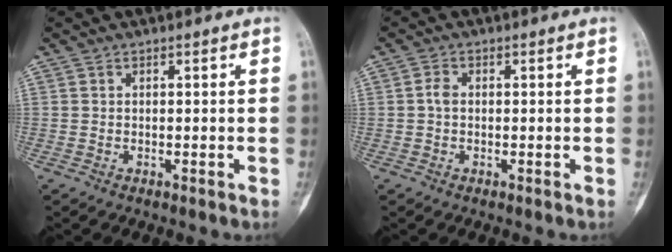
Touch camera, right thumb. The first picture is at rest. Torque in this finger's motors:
{"motor_torque": [-0.01, 0.01, 0.14, -0.14, -0.07]}